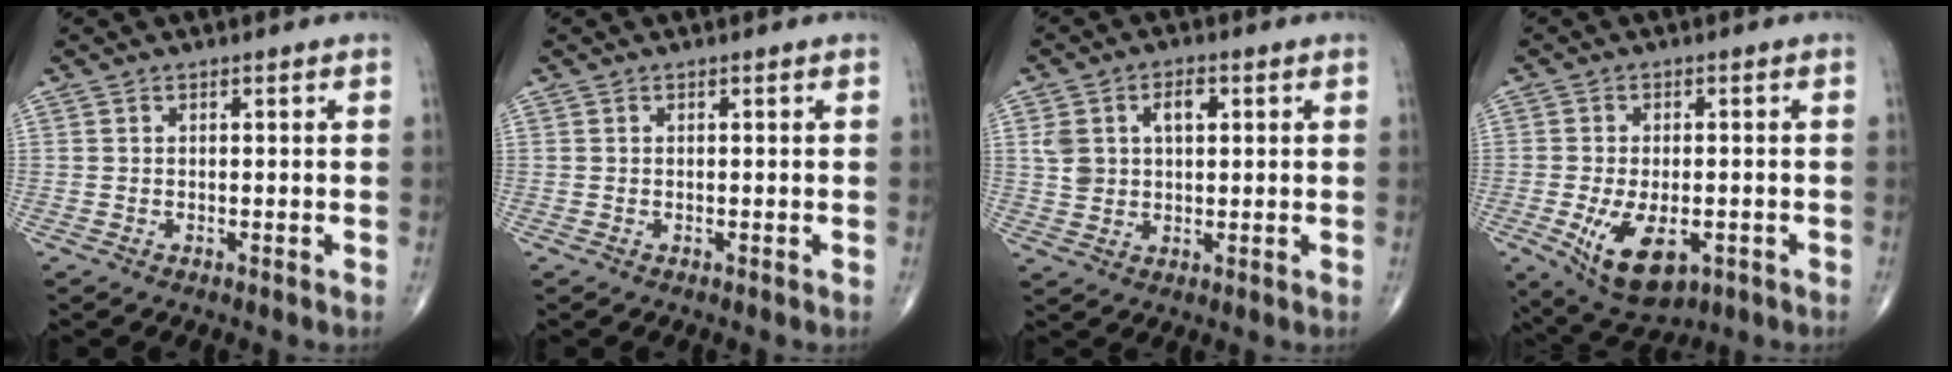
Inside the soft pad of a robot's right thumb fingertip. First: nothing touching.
{"total": 0.0}
{"total": 7.3, "force": [2.0, 4.8, 5.0], "torque": [-0.077, 0.006, 0.040]}
{"total": 10.8, "force": [-3.5, 5.7, 8.5], "torque": [-0.141, -0.004, -0.043]}